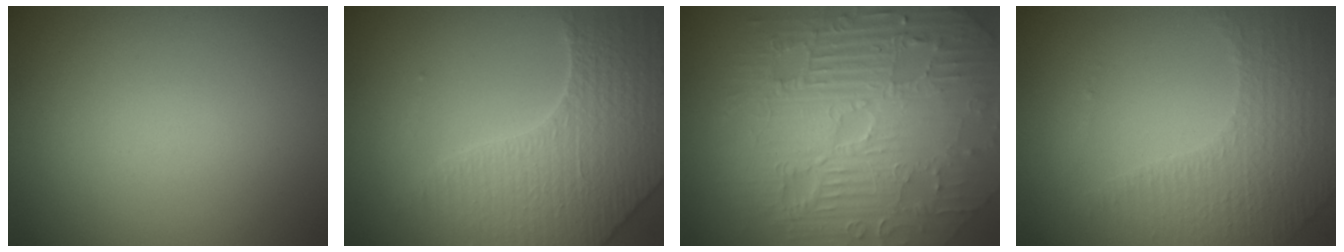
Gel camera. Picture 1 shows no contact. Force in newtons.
{"total": 4.9, "press": 4.5, "slide": 2.0}
{"total": 11.7, "press": 7.5, "slide": 9.0}
{"total": 4.4, "press": 3.0, "slide": 3.3}